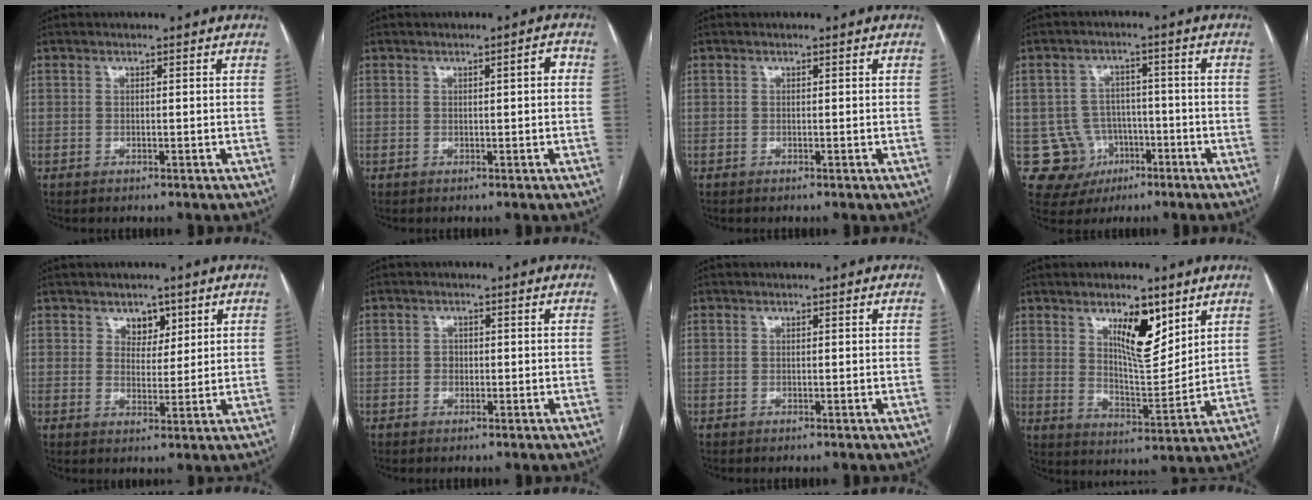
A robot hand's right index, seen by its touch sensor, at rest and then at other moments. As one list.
[{"total": 1.9, "force": [0.3, 0.4, 1.8], "torque": [-0.023, 0.005, 0.004]}, {"total": 0.0}, {"total": 8.4, "force": [-2.6, 8.0, 0.7], "torque": [-0.014, 0.013, -0.027]}, {"total": 3.6, "force": [2.1, 2.6, 1.5], "torque": [-0.014, 0.001, 0.036]}, {"total": 1.5, "force": [-0.3, 1.0, 1.0], "torque": [-0.017, 0.003, -0.005]}, {"total": 0.0}, {"total": 9.5, "force": [5.2, 3.1, 7.3], "torque": [-0.124, -0.006, 0.094]}]